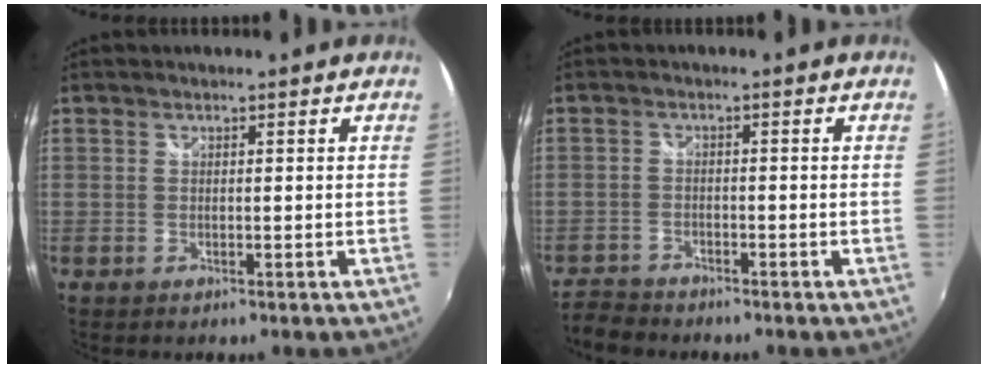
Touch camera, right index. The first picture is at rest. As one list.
[{"total": 4.9, "force": [-4.6, 1.5, 0.8], "torque": [-0.037, -0.011, -0.089]}]